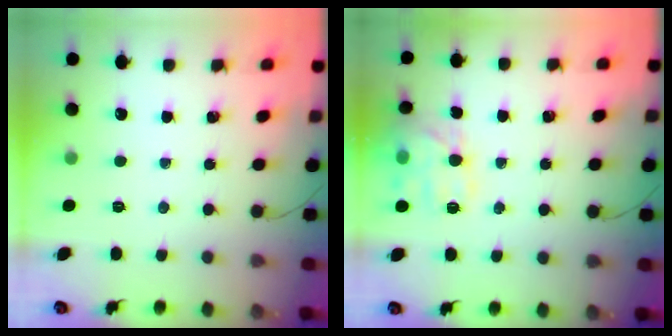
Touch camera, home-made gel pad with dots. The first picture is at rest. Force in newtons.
{"total": 13.9, "press": 13.9, "slide": 0.5}